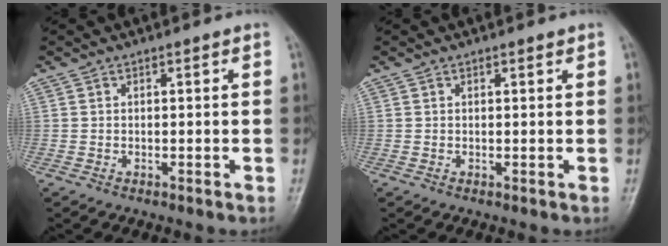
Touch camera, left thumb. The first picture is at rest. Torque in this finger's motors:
{"motor_torque": [-0.17, -0.08, -0.04, 0.12, -0.02]}